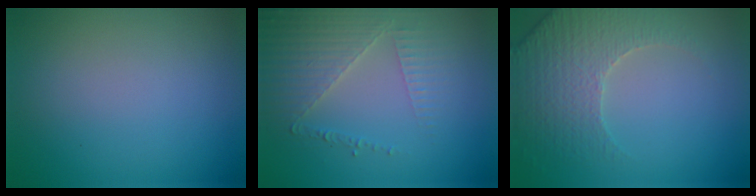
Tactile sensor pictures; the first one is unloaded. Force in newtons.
{"total": 3.5, "press": 3.3, "slide": 1.2}
{"total": 4.5, "press": 3.9, "slide": 2.4}